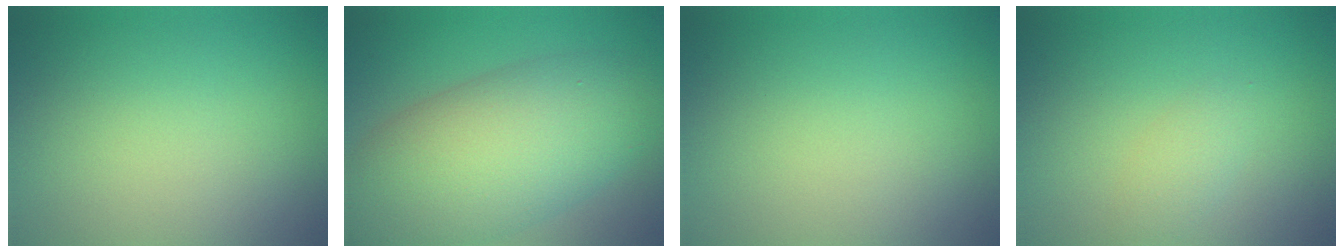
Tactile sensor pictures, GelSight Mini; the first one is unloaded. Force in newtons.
{"total": 10.5, "press": 10.5, "slide": 0.6}
{"total": 0.0}
{"total": 1.5, "press": 1.5, "slide": 0.1}